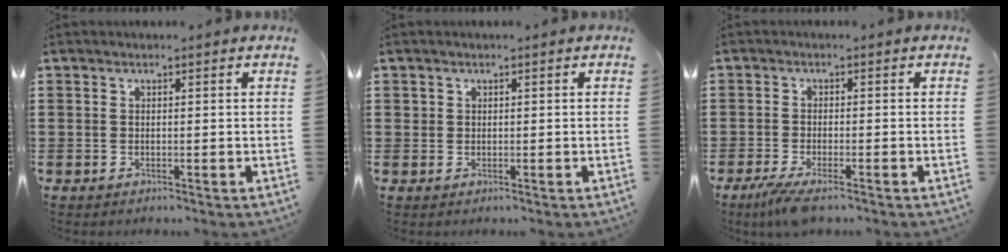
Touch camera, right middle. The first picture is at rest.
{"total": 0.9, "force": [0.4, 0.8, 0.1], "torque": [-0.004, 0.003, 0.009]}
{"total": 3.0, "force": [-2.2, 0.0, 2.0], "torque": [-0.054, -0.014, -0.045]}